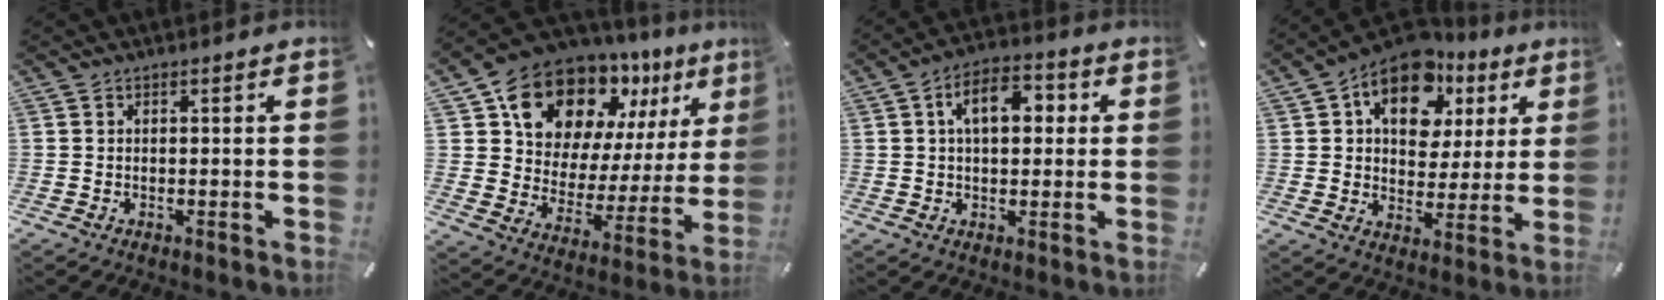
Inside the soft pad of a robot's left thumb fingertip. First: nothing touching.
{"total": 15.7, "force": [12.1, 8.8, 4.9], "torque": [-0.094, -0.106, 0.213]}
{"total": 8.4, "force": [1.7, 5.2, 6.5], "torque": [-0.097, 0.005, 0.023]}
{"total": 14.5, "force": [7.0, 9.9, 7.9], "torque": [-0.121, -0.028, 0.125]}